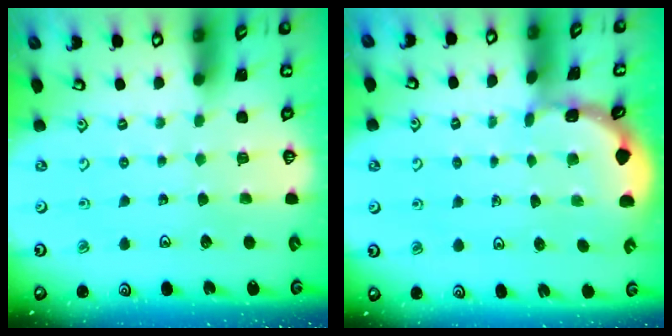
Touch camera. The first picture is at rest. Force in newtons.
{"total": 1.3, "press": 1.3, "slide": 0.1}